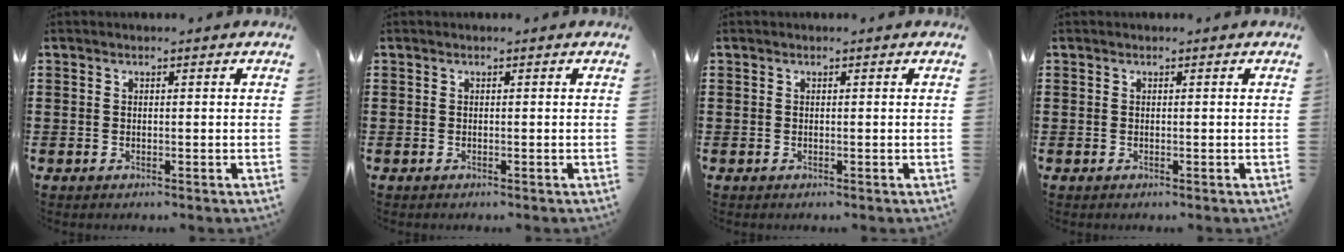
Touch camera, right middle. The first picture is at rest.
{"total": 0.0}
{"total": 0.0}
{"total": 0.0}